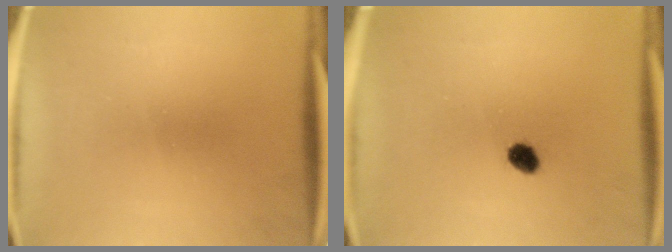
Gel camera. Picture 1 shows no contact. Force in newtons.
{"total": 3.0}